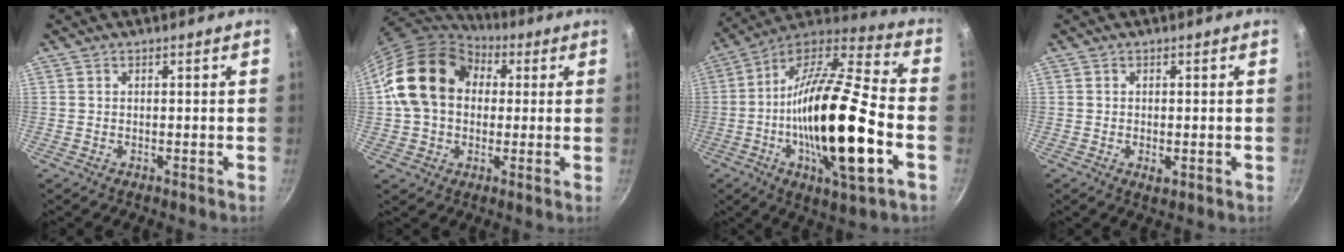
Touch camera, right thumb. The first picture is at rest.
{"total": 18.1, "force": [3.1, 13.8, 11.3], "torque": [-0.177, 0.033, 0.042]}
{"total": 27.4, "force": [-5.8, 7.6, 25.6], "torque": [-0.448, 0.016, -0.113]}
{"total": 1.8, "force": [-0.4, 0.8, 1.5], "torque": [-0.024, -0.005, -0.004]}